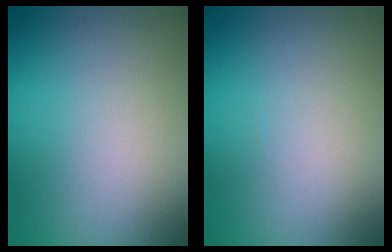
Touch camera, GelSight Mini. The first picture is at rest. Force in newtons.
{"total": 0.0}